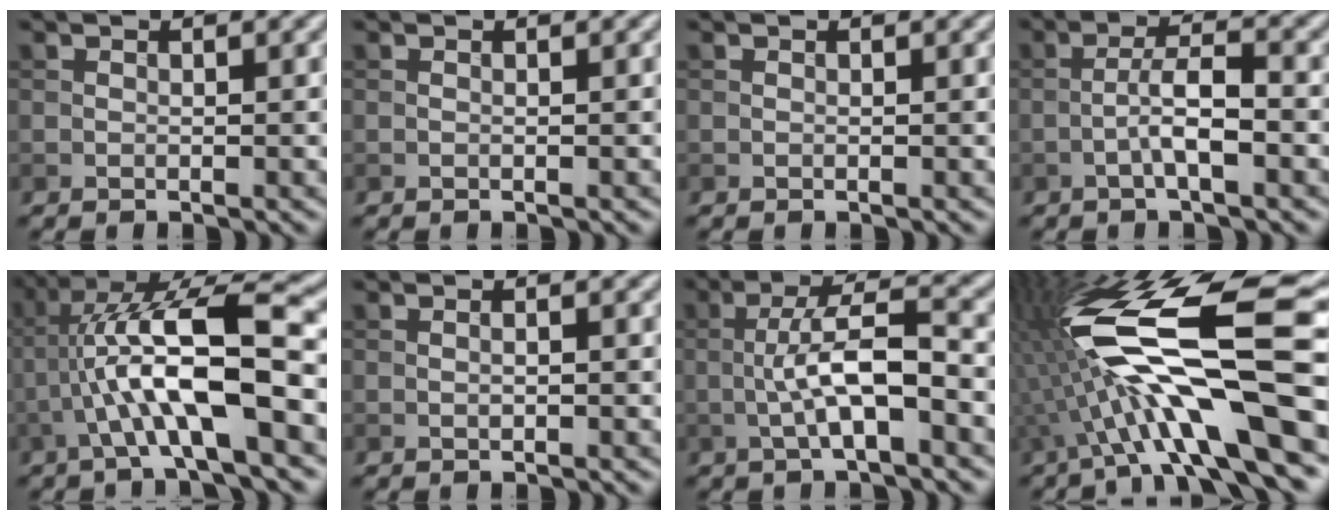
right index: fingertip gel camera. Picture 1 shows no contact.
{"total": 0.0}
{"total": 0.0}
{"total": 3.5, "force": [-1.3, 0.7, 3.2], "torque": [-0.059, 0.012, -0.028]}
{"total": 9.7, "force": [-1.9, 2.3, 9.2], "torque": [-0.172, 0.022, -0.034]}
{"total": 0.8, "force": [-0.1, 0.3, 0.7], "torque": [-0.012, -0.004, -0.003]}
{"total": 6.0, "force": [-1.5, 1.5, 5.6], "torque": [-0.105, 0.017, -0.029]}
{"total": 14.3, "force": [-2.2, 3.1, 13.8], "torque": [-0.262, 0.025, -0.042]}